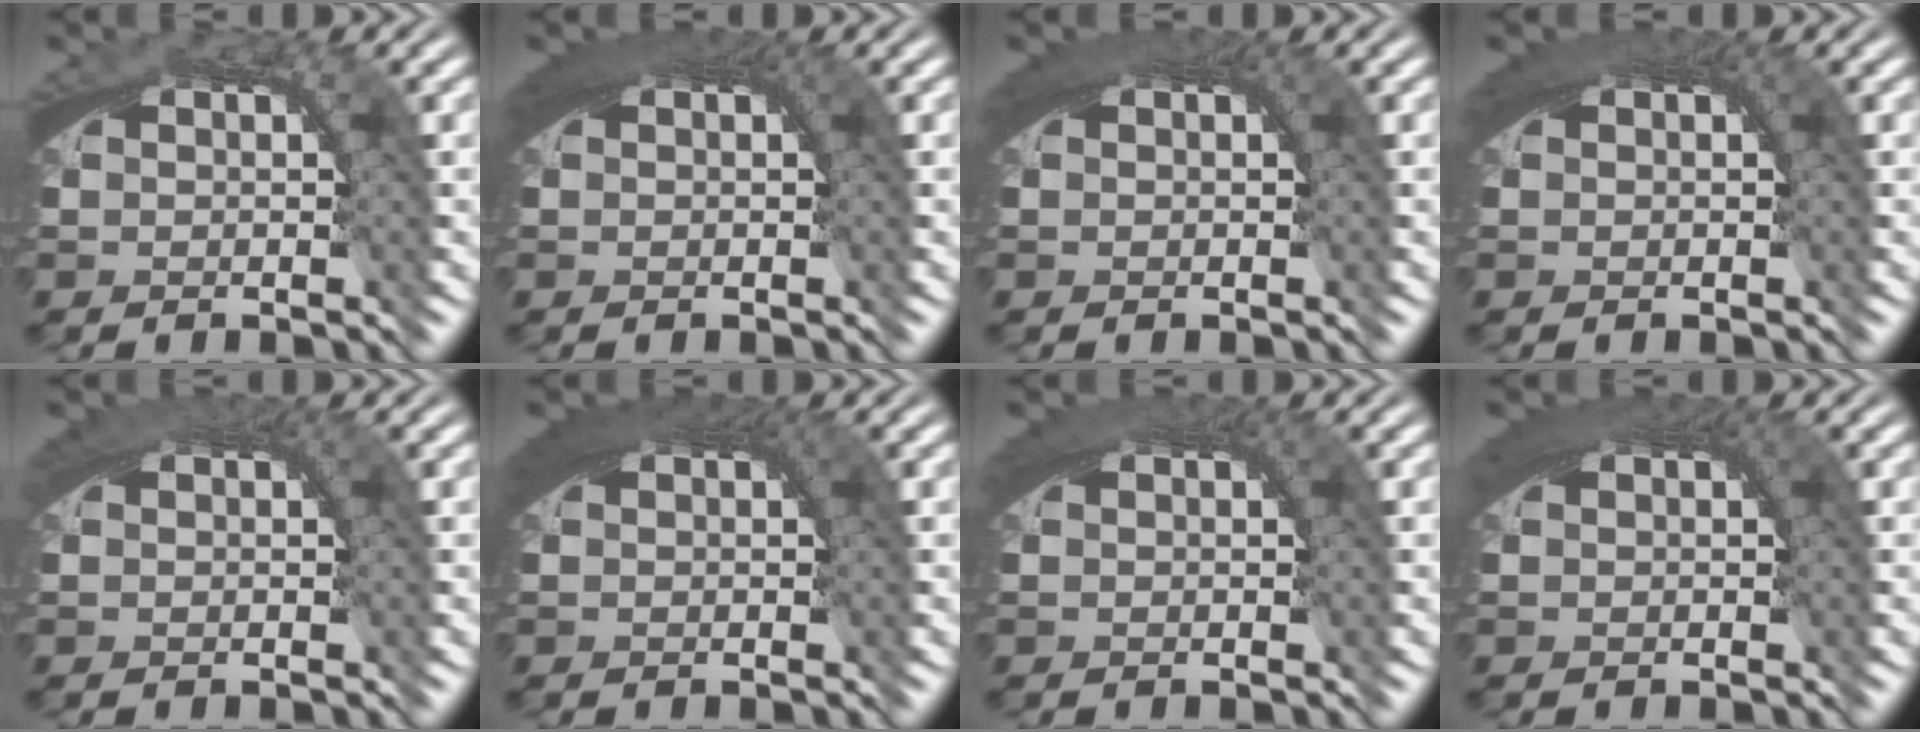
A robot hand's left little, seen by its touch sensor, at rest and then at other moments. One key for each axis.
{"total": 3.0, "fx": 0.8, "fy": 1.6, "fz": 2.4, "tx": -0.039, "ty": -0.006, "tz": 0.013}
{"total": 2.6, "fx": 0.7, "fy": 1.4, "fz": 2.0, "tx": -0.033, "ty": -0.005, "tz": 0.011}
{"total": 2.5, "fx": 0.7, "fy": 1.5, "fz": 2.0, "tx": -0.032, "ty": -0.005, "tz": 0.011}
{"total": 1.5, "fx": 0.5, "fy": 0.9, "fz": 1.1, "tx": -0.018, "ty": -0.006, "tz": 0.009}
{"total": 3.7, "fx": 1.0, "fy": 1.9, "fz": 3.0, "tx": -0.047, "ty": -0.006, "tz": 0.018}
{"total": 2.4, "fx": 0.6, "fy": 1.4, "fz": 1.9, "tx": -0.030, "ty": -0.004, "tz": 0.010}
{"total": 2.7, "fx": 0.7, "fy": 1.4, "fz": 2.1, "tx": -0.035, "ty": -0.006, "tz": 0.013}